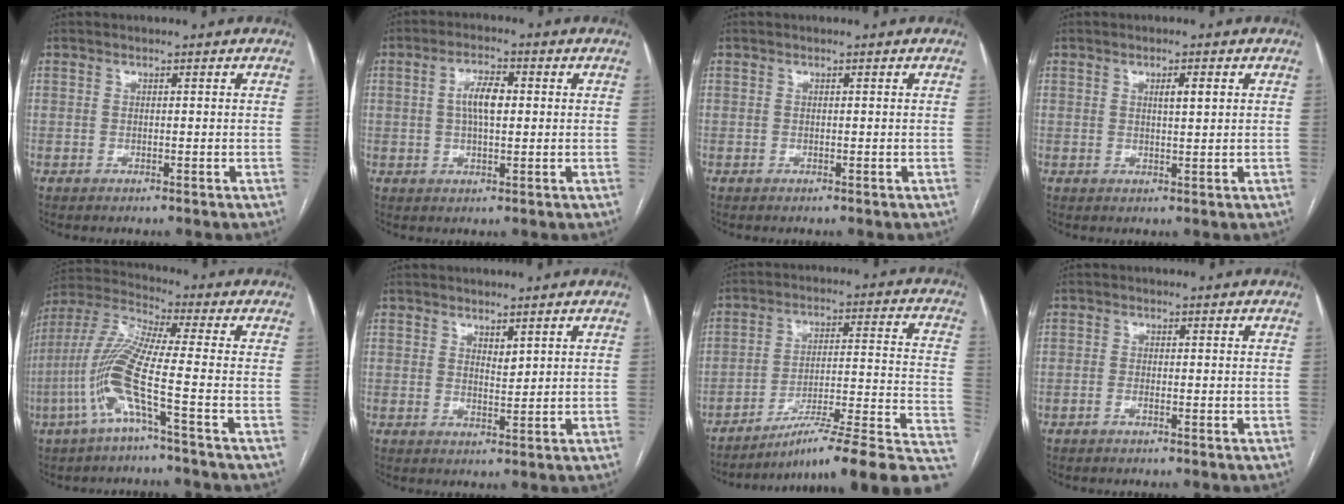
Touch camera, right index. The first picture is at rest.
{"total": 5.1, "force": [0.6, 1.8, 4.7], "torque": [-0.091, 0.011, 0.010]}
{"total": 0.0}
{"total": 2.2, "force": [0.8, 0.4, 2.1], "torque": [-0.034, -0.001, 0.012]}
{"total": 11.6, "force": [-4.2, -0.5, 10.9], "torque": [-0.241, 0.003, -0.093]}
{"total": 1.7, "force": [1.1, 0.7, 1.0], "torque": [-0.017, -0.007, 0.025]}
{"total": 20.5, "force": [-15.4, 0.5, 13.6], "torque": [-0.116, 0.036, -0.225]}
{"total": 0.9, "force": [-0.6, 0.2, 0.6], "torque": [-0.012, 0.002, -0.011]}